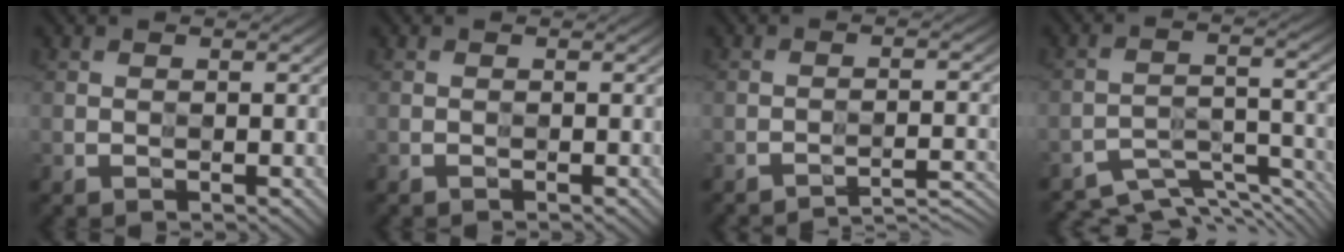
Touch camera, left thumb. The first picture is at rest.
{"total": 0.5, "force": [-0.5, -0.2, 0.1], "torque": [-0.002, 0.002, -0.011]}
{"total": 4.0, "force": [-4.0, -0.5, 0.5], "torque": [-0.002, 0.014, -0.063]}
{"total": 7.7, "force": [-7.6, 0.8, 0.7], "torque": [-0.013, -0.003, -0.119]}